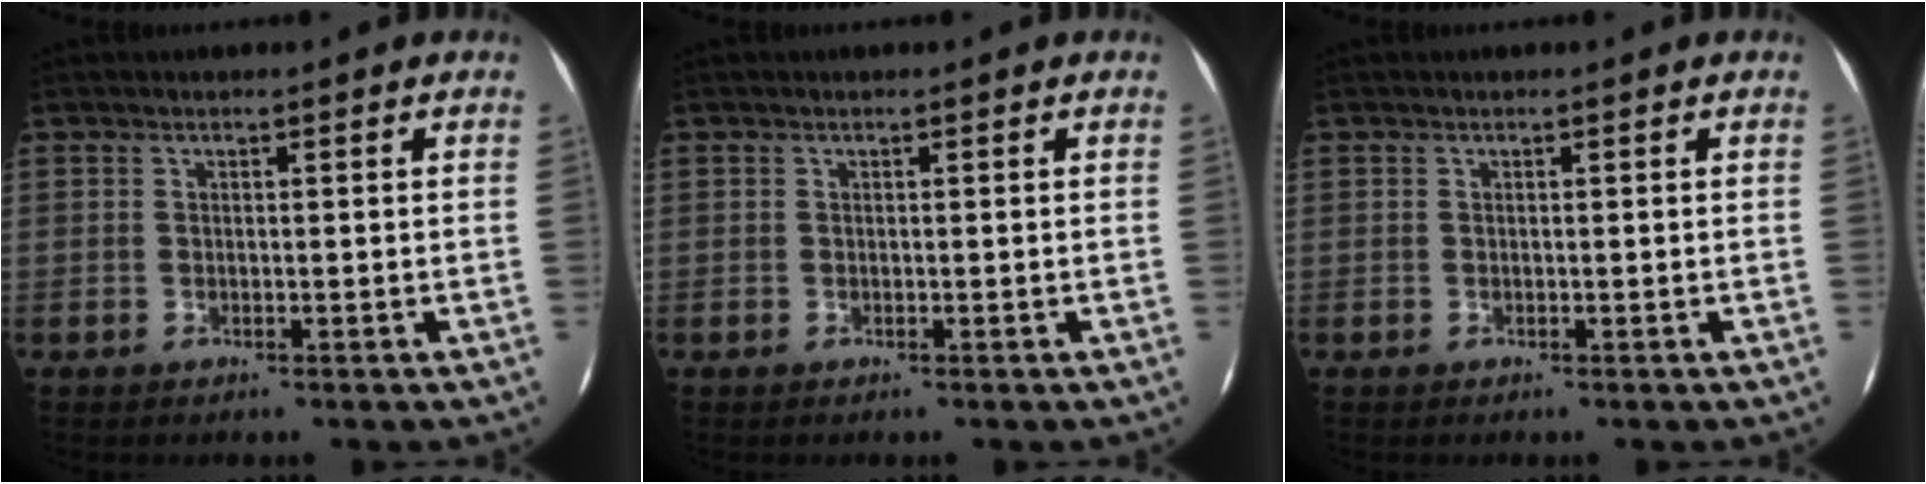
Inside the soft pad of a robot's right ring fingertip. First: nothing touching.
{"total": 0.0}
{"total": 0.0}